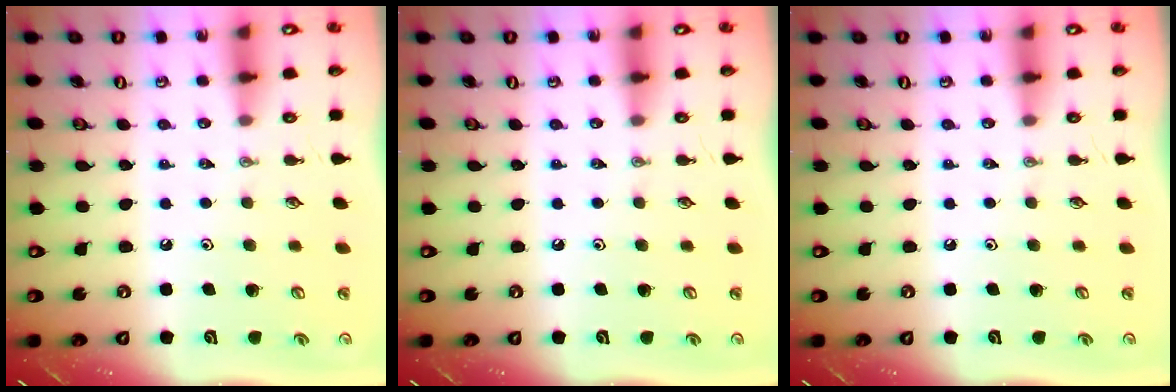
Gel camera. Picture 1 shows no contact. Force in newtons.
{"total": 0.0}
{"total": 0.0}